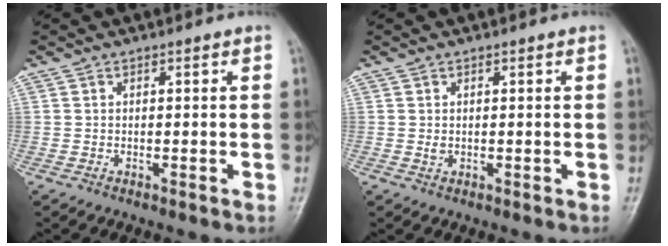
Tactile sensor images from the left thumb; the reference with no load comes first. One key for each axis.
{"total": 1.1, "fx": 0.4, "fy": 0.6, "fz": 0.8, "tx": -0.012, "ty": -0.003, "tz": 0.012}